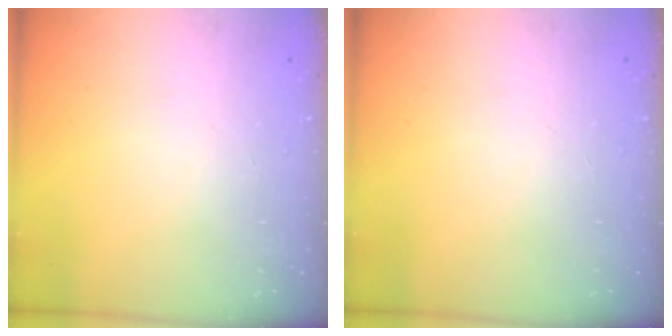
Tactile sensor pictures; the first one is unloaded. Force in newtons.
{"total": 0.0}